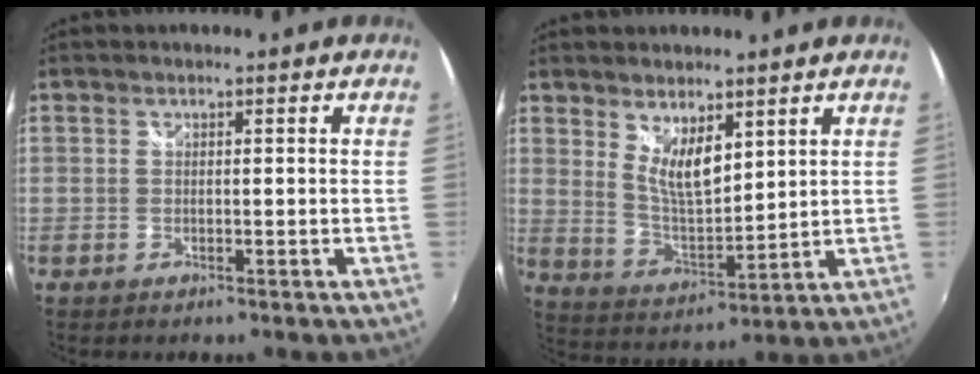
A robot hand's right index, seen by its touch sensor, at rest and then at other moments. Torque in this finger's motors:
{"motor_torque": [0.08, -0.01, 0.04, 0.02]}